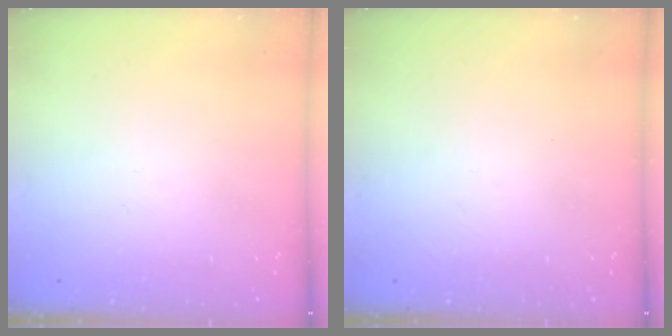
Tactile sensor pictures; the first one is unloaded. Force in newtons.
{"total": 0.0}